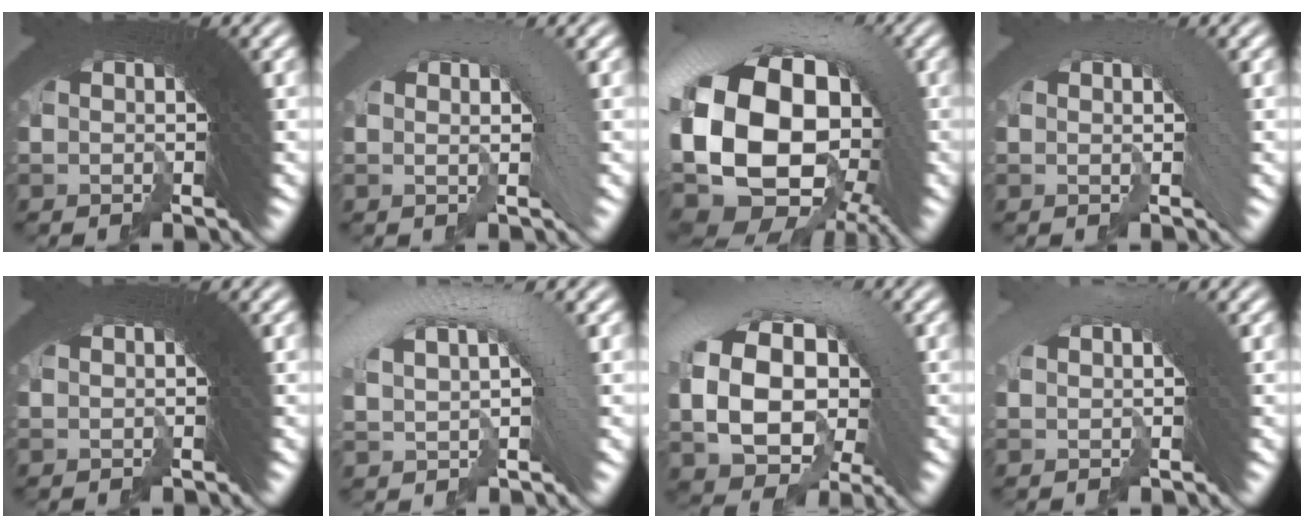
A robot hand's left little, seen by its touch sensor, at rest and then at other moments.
{"total": 2.4, "force": [0.2, 0.8, 2.3], "torque": [-0.023, 0.015, -0.005]}
{"total": 15.5, "force": [-1.9, 10.7, 11.0], "torque": [-0.233, -0.034, -0.030]}
{"total": 1.5, "force": [-0.1, 0.5, 1.4], "torque": [-0.012, 0.009, -0.004]}
{"total": 0.0}
{"total": 5.7, "force": [0.5, 3.1, 4.7], "torque": [-0.083, 0.020, 0.003]}
{"total": 11.1, "force": [-0.7, 8.2, 7.5], "torque": [-0.159, -0.018, -0.018]}
{"total": 1.5, "force": [0.2, 0.8, 1.2], "torque": [-0.017, 0.014, 0.002]}